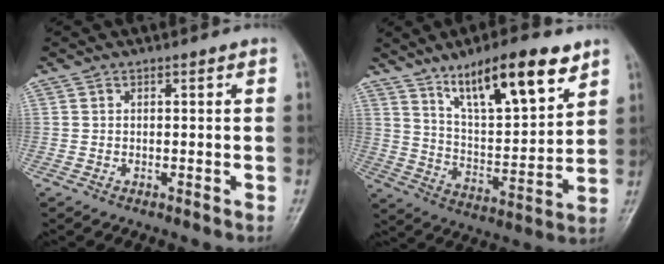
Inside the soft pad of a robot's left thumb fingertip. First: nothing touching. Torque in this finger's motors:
{"motor_torque": [1.06, -0.26, 1.63, -1.14, 0.17]}